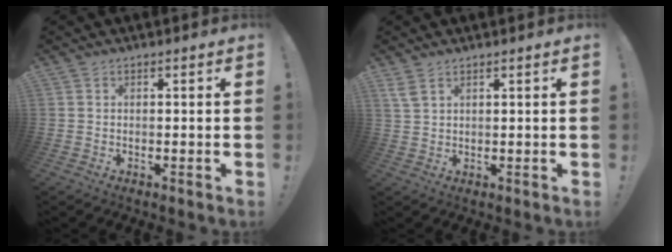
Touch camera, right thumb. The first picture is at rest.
{"total": 3.4, "force": [2.2, 1.2, 2.3], "torque": [-0.052, -0.005, 0.044]}